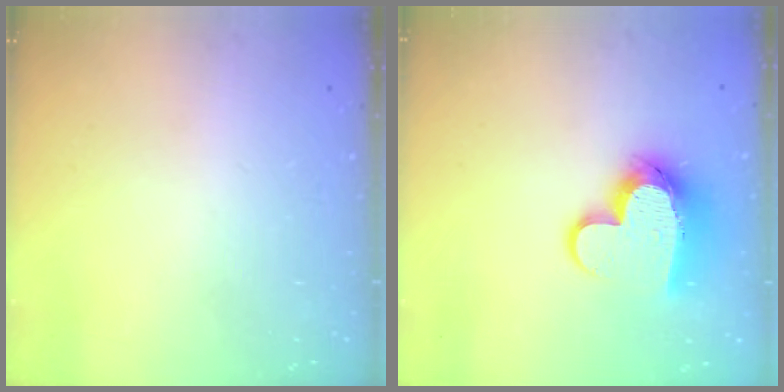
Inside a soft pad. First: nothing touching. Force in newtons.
{"total": 13.2, "press": 13.2, "slide": 0.9}